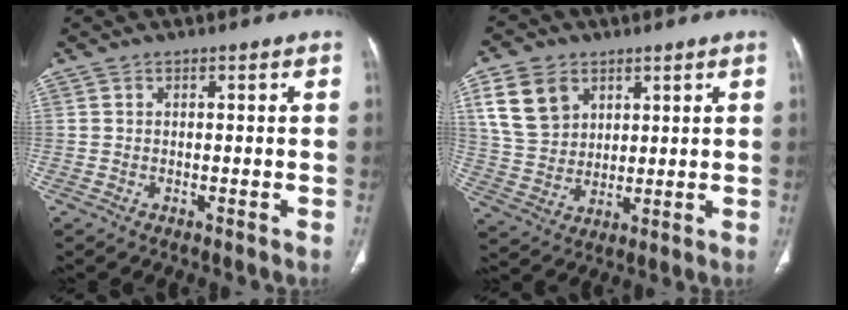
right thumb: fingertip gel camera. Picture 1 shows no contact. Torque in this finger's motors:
{"motor_torque": [0.57, 0.82, 1.02, 0.28, 0.08]}